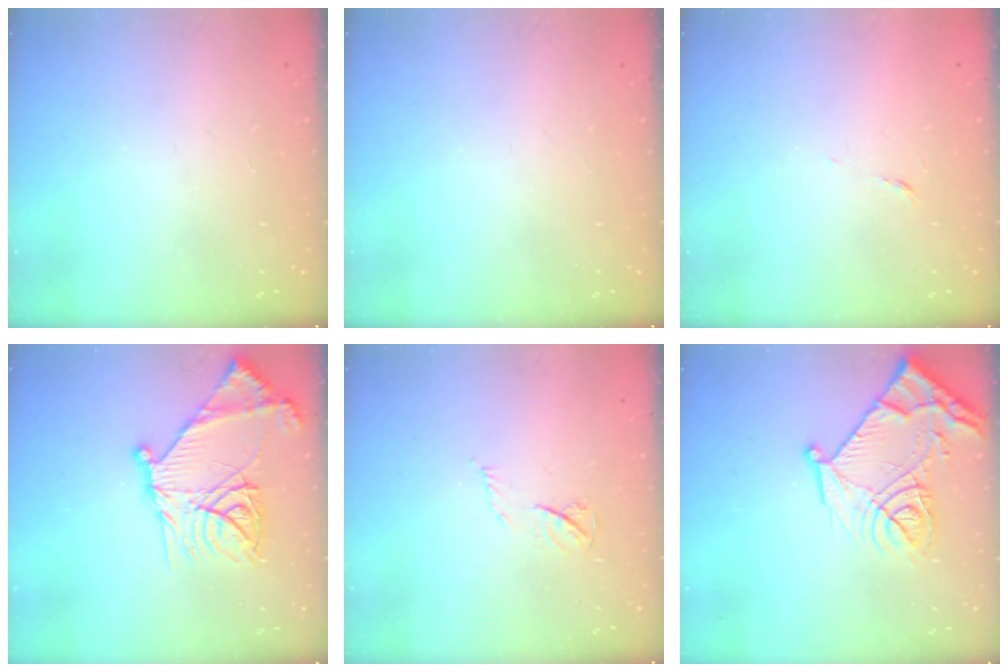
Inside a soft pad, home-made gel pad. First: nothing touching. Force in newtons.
{"total": 0.0}
{"total": 3.9, "press": 3.8, "slide": 0.9}
{"total": 22.5, "press": 22.4, "slide": 2.2}
{"total": 4.8, "press": 4.8, "slide": 0.6}
{"total": 16.3, "press": 16.3, "slide": 1.8}